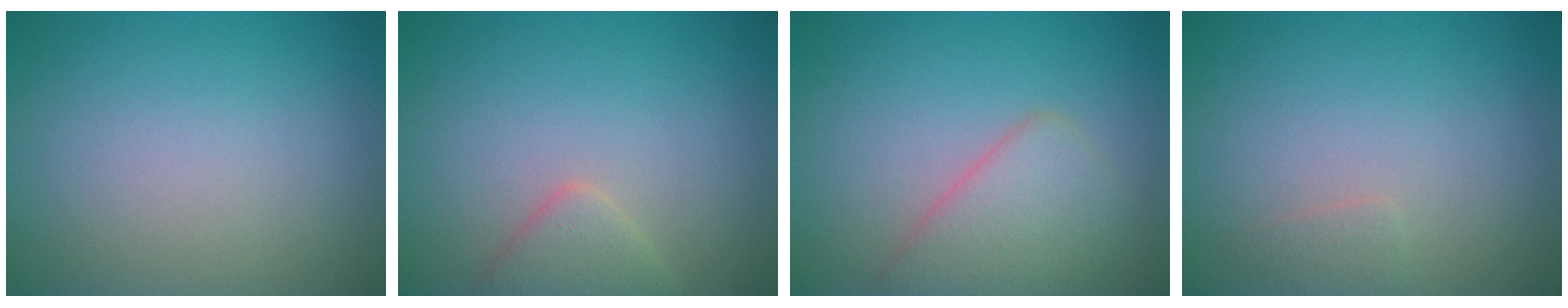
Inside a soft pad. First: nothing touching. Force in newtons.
{"total": 2.2, "press": 2.2, "slide": 0.2}
{"total": 3.9, "press": 3.9, "slide": 0.2}
{"total": 0.9, "press": 0.9, "slide": 0.0}